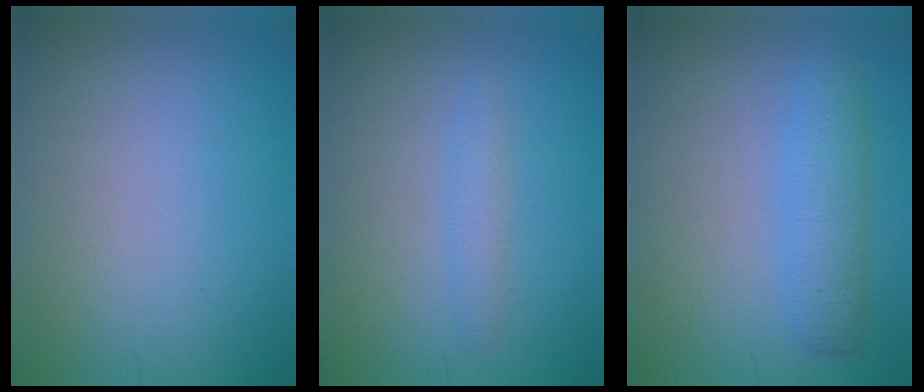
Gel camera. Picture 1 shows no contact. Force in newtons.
{"total": 1.4, "press": 1.4, "slide": 0.1}
{"total": 3.3, "press": 3.3, "slide": 0.1}